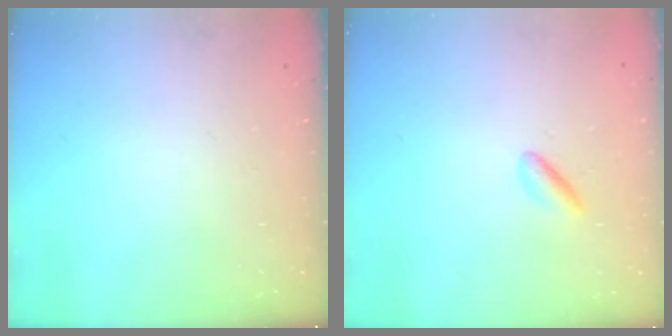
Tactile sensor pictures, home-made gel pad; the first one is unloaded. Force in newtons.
{"total": 2.1, "press": 1.9, "slide": 1.0}